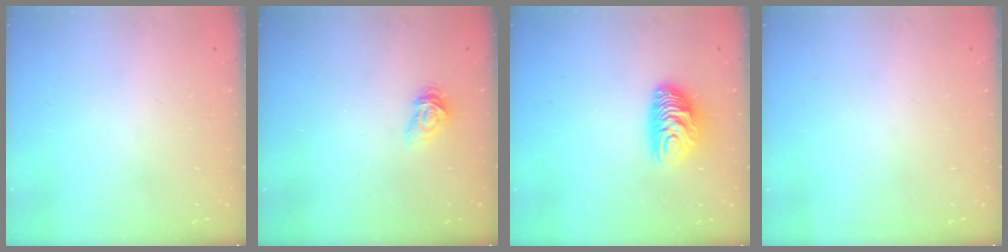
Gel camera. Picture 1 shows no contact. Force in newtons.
{"total": 3.8, "press": 3.8, "slide": 0.4}
{"total": 10.5, "press": 10.4, "slide": 1.0}
{"total": 0.0}